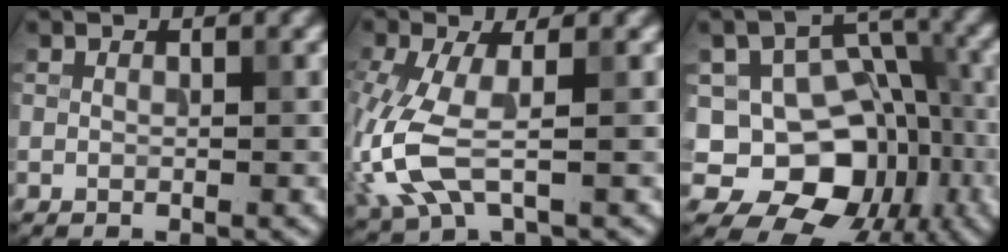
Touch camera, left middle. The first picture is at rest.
{"total": 6.0, "force": [-1.1, 2.5, 5.3], "torque": [-0.154, -0.009, -0.023]}
{"total": 11.0, "force": [-3.1, 8.4, 6.5], "torque": [-0.076, 0.011, -0.048]}